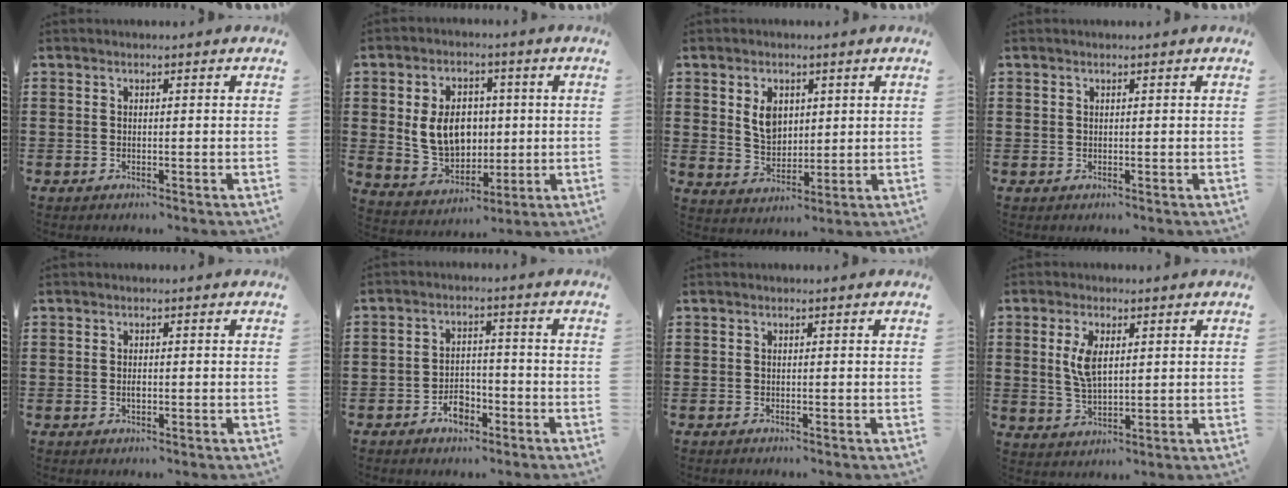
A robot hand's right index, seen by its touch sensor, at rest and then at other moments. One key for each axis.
{"total": 8.7, "fx": 0.8, "fy": 6.6, "fz": 5.7, "tx": -0.122, "ty": 0.011, "tz": 0.011}
{"total": 5.2, "fx": 1.7, "fy": 3.7, "fz": 3.3, "tx": -0.069, "ty": 0.010, "tz": 0.028}
{"total": 0.5, "fx": 0.3, "fy": 0.4, "fz": 0.0, "tx": 0.000, "ty": 0.005, "tz": 0.005}
{"total": 1.1, "fx": -0.1, "fy": 0.6, "fz": 0.9, "tx": -0.018, "ty": -0.002, "tz": -0.001}
{"total": 4.5, "fx": -2.7, "fy": 2.7, "fz": 2.4, "tx": -0.031, "ty": 0.007, "tz": -0.051}
{"total": 0.0}
{"total": 5.6, "fx": 1.3, "fy": 2.6, "fz": 4.7, "tx": -0.101, "ty": 0.009, "tz": 0.022}